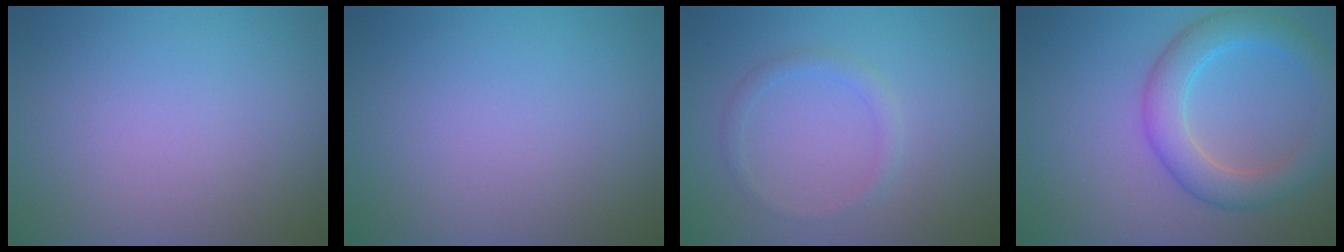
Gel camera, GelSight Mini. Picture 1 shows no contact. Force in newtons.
{"total": 0.0}
{"total": 1.4, "press": 1.4, "slide": 0.1}
{"total": 5.2, "press": 5.2, "slide": 0.1}